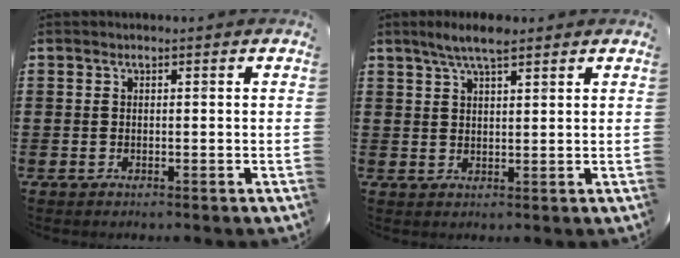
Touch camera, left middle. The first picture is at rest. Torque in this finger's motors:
{"motor_torque": [0.80, -0.69, 0.09, 0.07]}